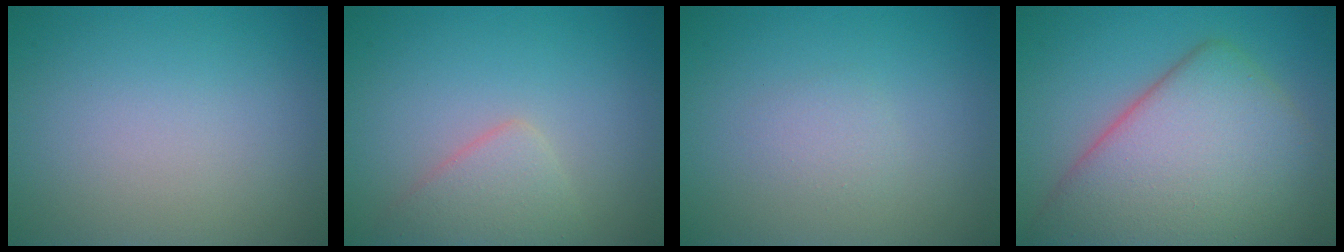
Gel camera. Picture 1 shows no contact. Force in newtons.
{"total": 2.7, "press": 2.7, "slide": 0.0}
{"total": 1.0, "press": 1.0, "slide": 0.0}
{"total": 10.7, "press": 10.7, "slide": 0.6}